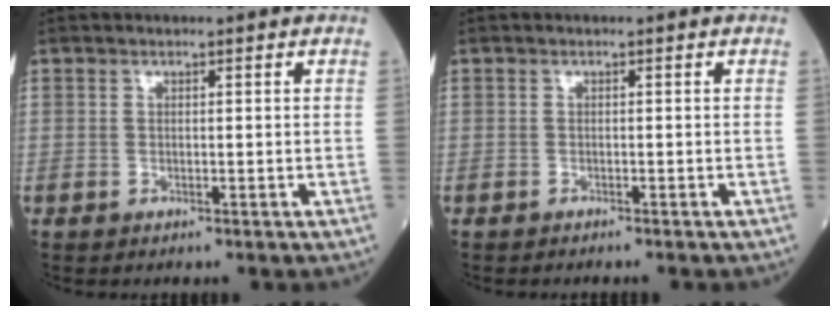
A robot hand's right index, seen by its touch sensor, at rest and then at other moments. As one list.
[{"total": 1.5, "force": [-1.4, 0.0, 0.6], "torque": [-0.009, -0.001, -0.017]}]